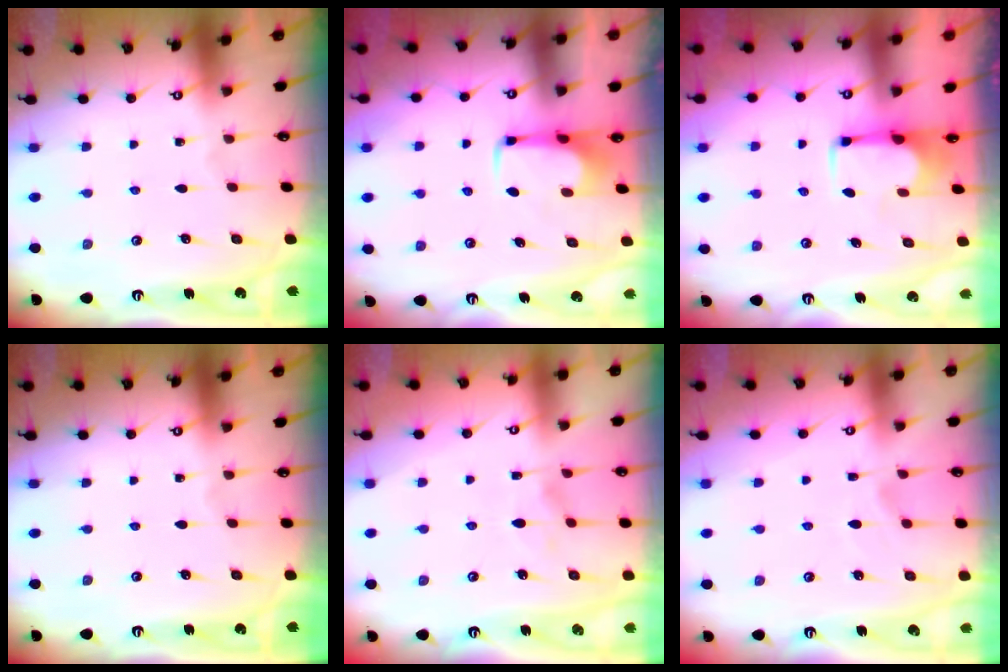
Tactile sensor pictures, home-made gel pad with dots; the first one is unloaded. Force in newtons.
{"total": 1.7, "press": 1.6, "slide": 0.4}
{"total": 1.9, "press": 1.7, "slide": 0.8}
{"total": 0.0}
{"total": 1.2, "press": 1.0, "slide": 0.7}
{"total": 2.6, "press": 2.4, "slide": 1.0}